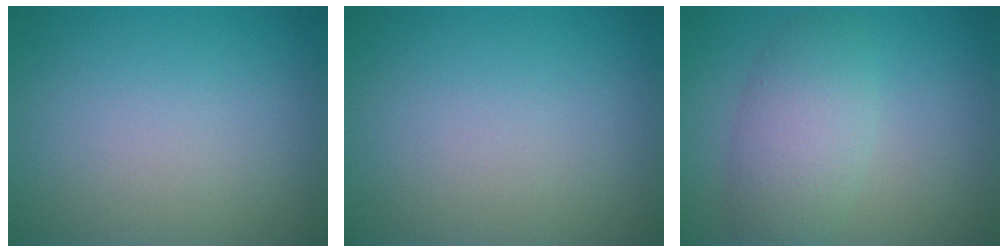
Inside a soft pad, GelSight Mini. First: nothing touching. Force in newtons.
{"total": 0.0}
{"total": 4.2, "press": 4.2, "slide": 0.3}